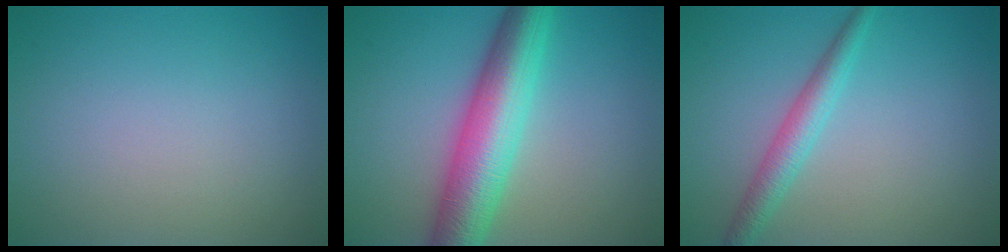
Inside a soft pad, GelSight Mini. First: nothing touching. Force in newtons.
{"total": 8.1, "press": 8.1, "slide": 0.1}
{"total": 2.7, "press": 2.7, "slide": 0.2}